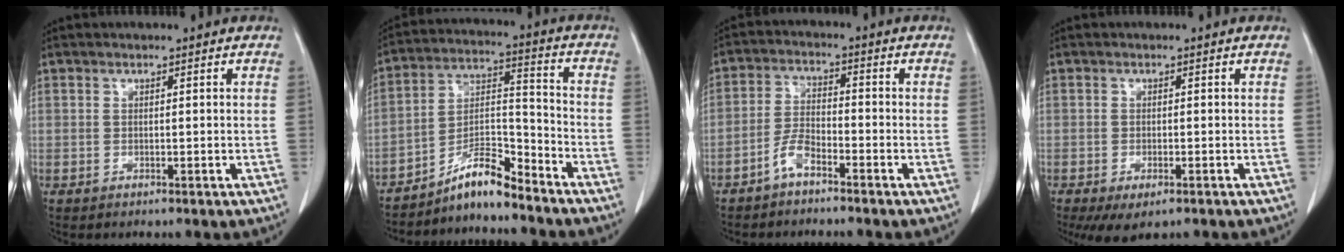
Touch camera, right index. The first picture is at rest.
{"total": 7.9, "force": [-7.0, 1.2, 3.5], "torque": [-0.068, 0.024, -0.124]}
{"total": 4.1, "force": [-3.1, 1.1, 2.5], "torque": [-0.057, 0.006, -0.064]}
{"total": 5.1, "force": [-3.2, 2.1, 3.4], "torque": [-0.053, -0.011, -0.048]}